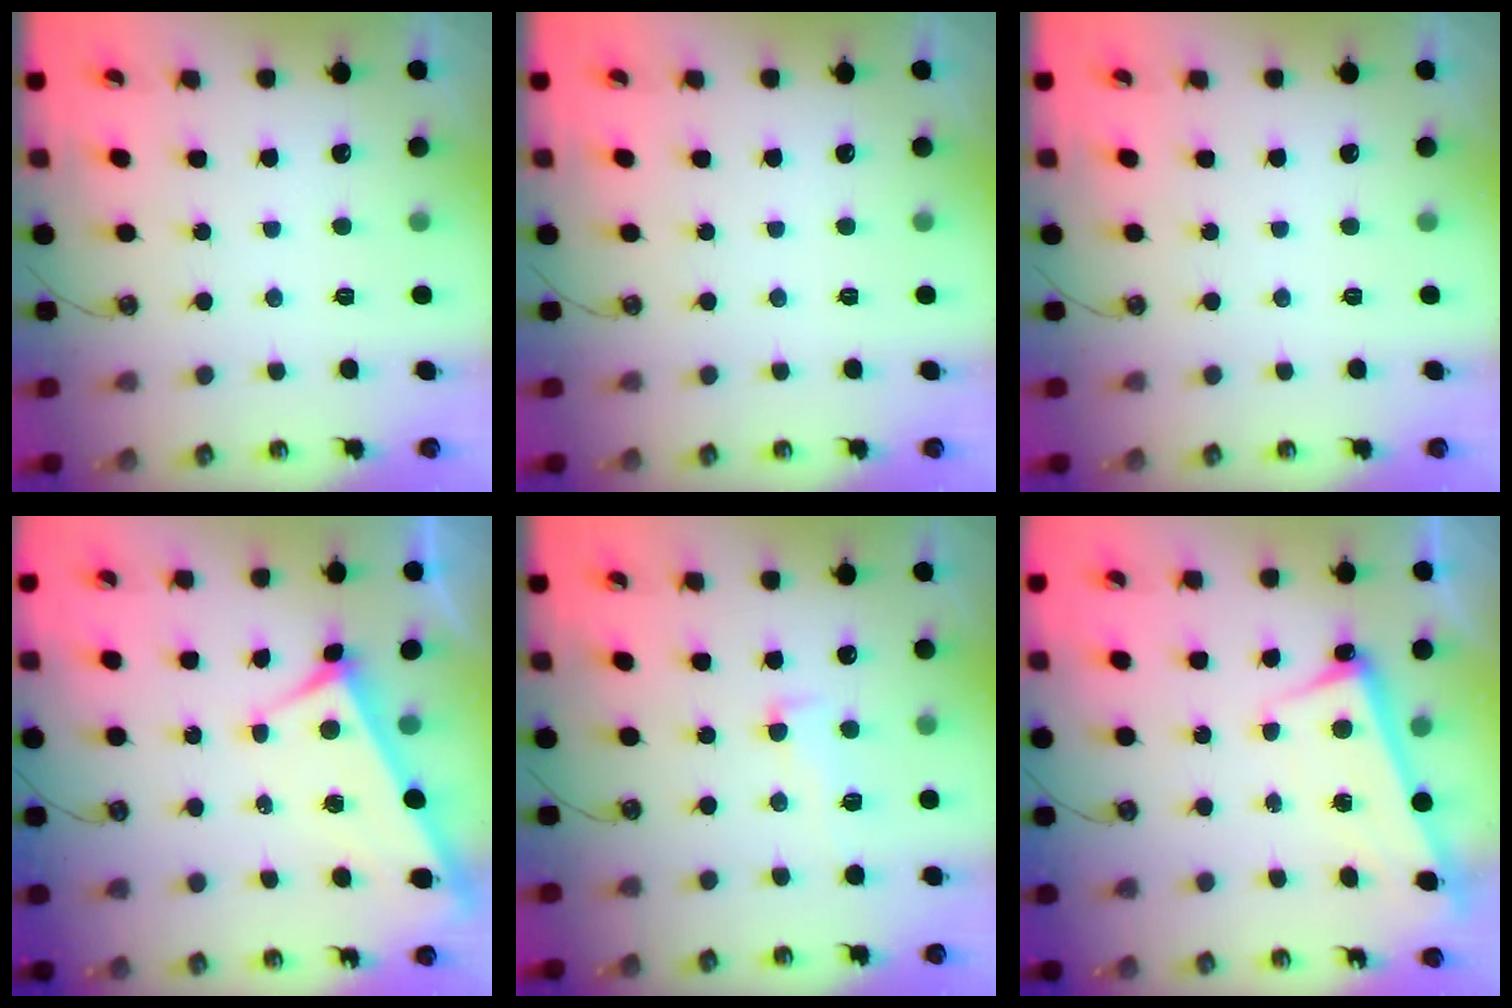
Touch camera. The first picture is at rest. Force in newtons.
{"total": 0.0}
{"total": 0.0}
{"total": 3.9, "press": 3.8, "slide": 0.7}
{"total": 1.5, "press": 0.6, "slide": 1.4}
{"total": 2.6, "press": 2.4, "slide": 0.9}